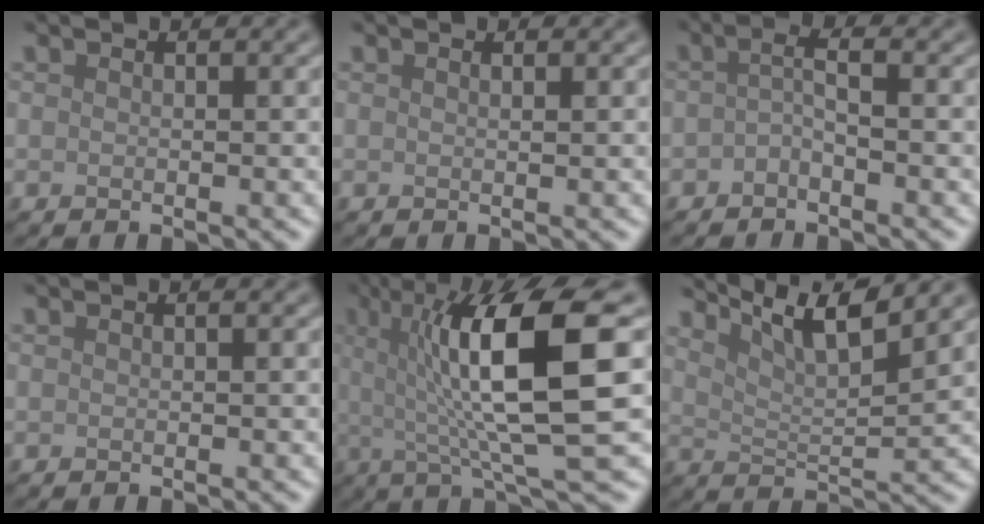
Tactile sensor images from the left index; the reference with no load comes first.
{"total": 0.8, "force": [0.3, 0.3, 0.6], "torque": [-0.004, 0.001, -0.001]}
{"total": 1.7, "force": [-0.6, 0.4, 1.5], "torque": [-0.030, 0.004, -0.017]}
{"total": 0.7, "force": [0.2, 0.2, 0.7], "torque": [-0.008, 0.005, -0.001]}
{"total": 11.6, "force": [1.9, 2.3, 11.2], "torque": [-0.166, 0.004, 0.036]}
{"total": 6.7, "force": [5.1, 1.4, 4.1], "torque": [-0.070, 0.014, 0.070]}